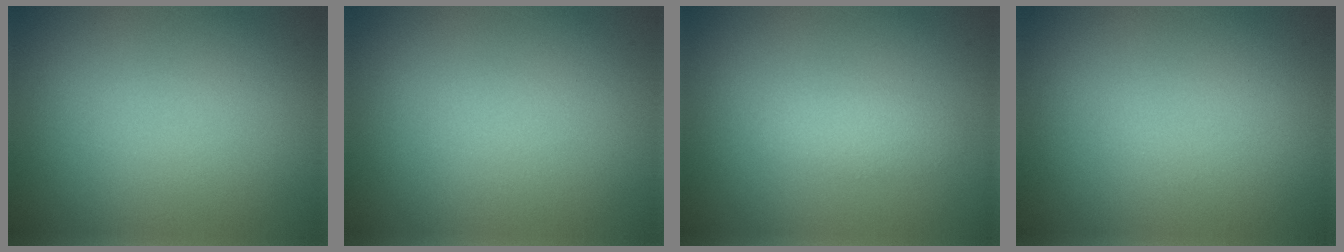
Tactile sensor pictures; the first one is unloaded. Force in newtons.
{"total": 0.0}
{"total": 1.5, "press": 1.5, "slide": 0.1}
{"total": 0.0}